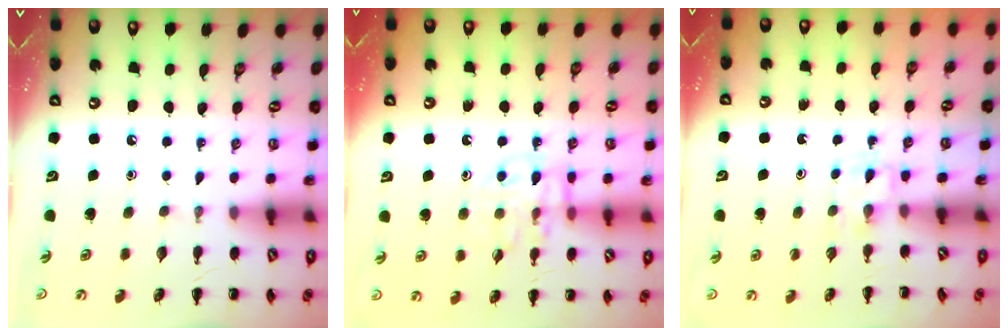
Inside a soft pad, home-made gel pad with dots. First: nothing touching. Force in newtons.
{"total": 11.4, "press": 11.4, "slide": 0.7}
{"total": 2.8, "press": 2.6, "slide": 1.1}